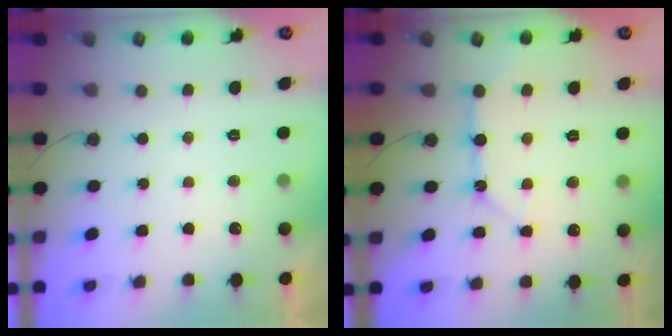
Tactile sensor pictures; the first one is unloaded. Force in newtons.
{"total": 10.2, "press": 10.1, "slide": 1.0}